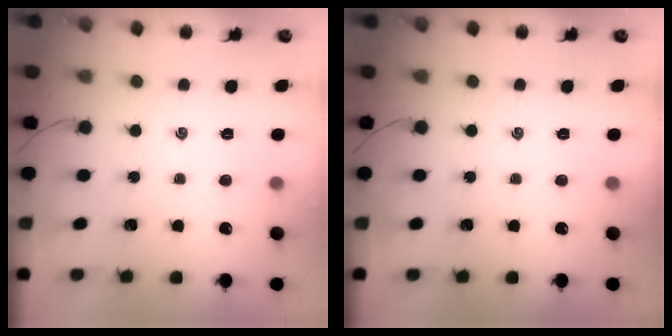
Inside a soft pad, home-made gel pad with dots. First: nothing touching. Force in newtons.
{"total": 0.0}